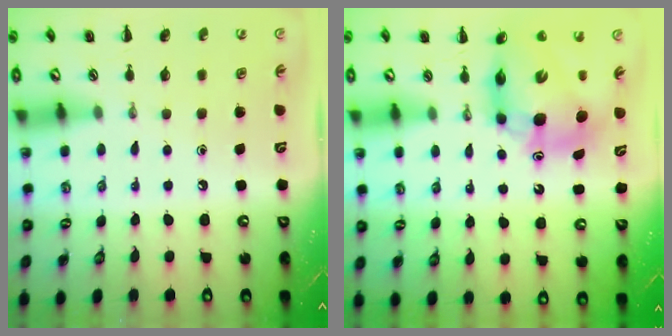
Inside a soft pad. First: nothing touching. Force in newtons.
{"total": 12.6, "press": 12.0, "slide": 3.8}